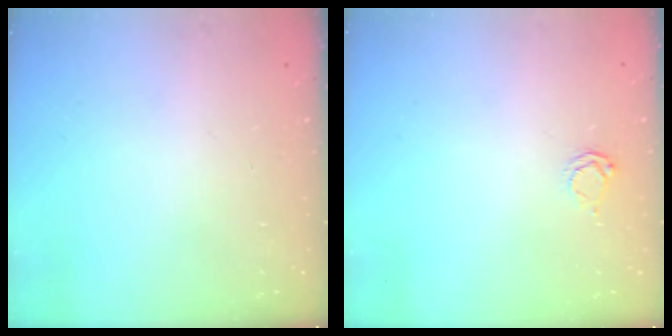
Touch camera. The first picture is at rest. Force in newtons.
{"total": 2.5, "press": 2.4, "slide": 0.3}